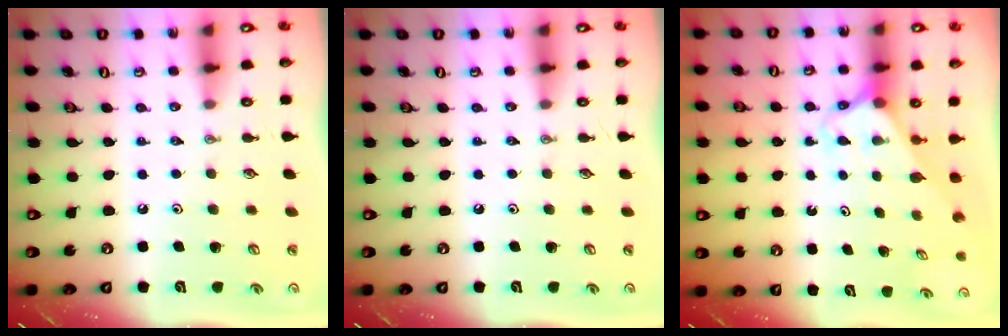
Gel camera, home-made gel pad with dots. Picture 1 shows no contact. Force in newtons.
{"total": 0.0}
{"total": 2.5, "press": 2.5, "slide": 0.2}